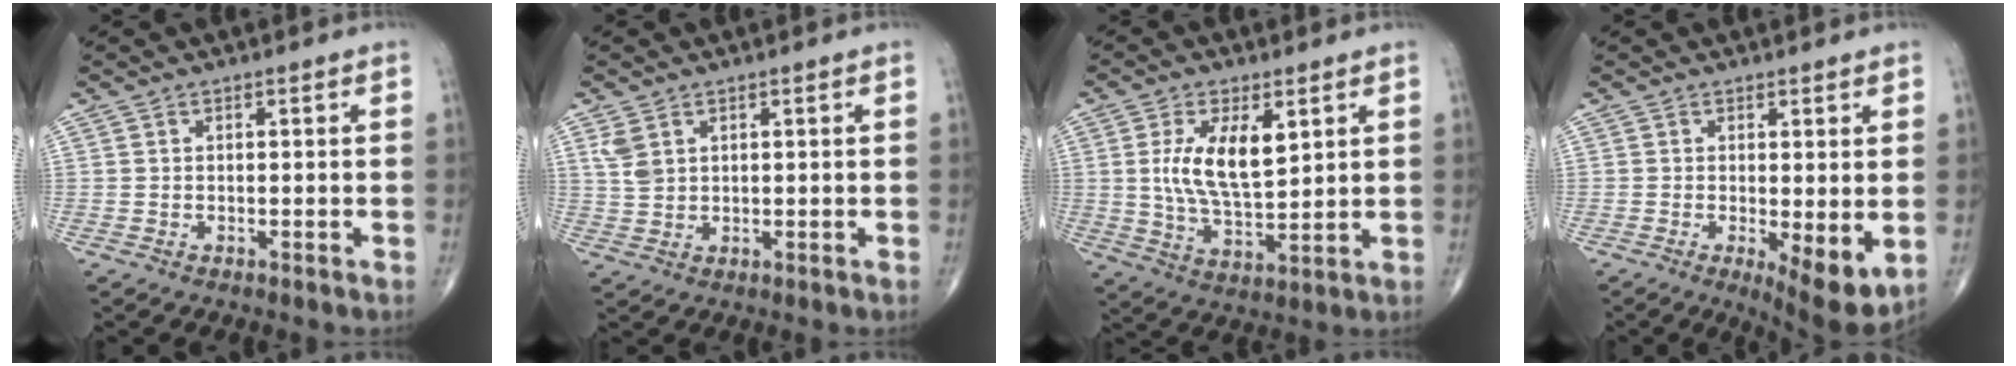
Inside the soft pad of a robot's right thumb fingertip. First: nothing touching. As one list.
[{"total": 3.5, "force": [1.6, 2.3, 2.0], "torque": [-0.041, -0.002, 0.043]}, {"total": 11.4, "force": [3.2, 5.2, 9.6], "torque": [-0.168, -0.019, 0.066]}, {"total": 7.9, "force": [-1.1, 2.6, 7.4], "torque": [-0.104, -0.023, -0.013]}]